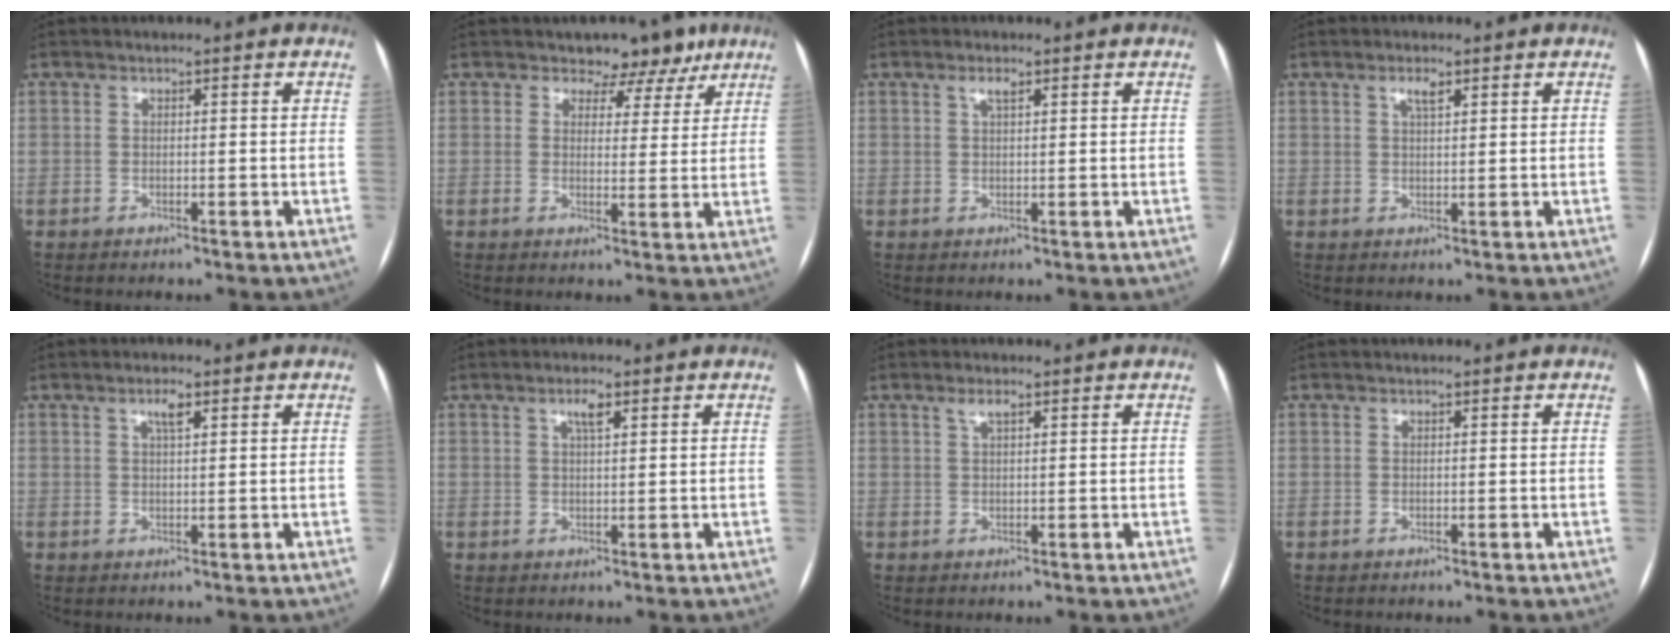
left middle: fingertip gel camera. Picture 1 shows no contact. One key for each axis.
{"total": 5.7, "fx": 4.3, "fy": 3.6, "fz": 0.9, "tx": 0.003, "ty": -0.005, "tz": 0.043}
{"total": 1.5, "fx": 0.9, "fy": 0.3, "fz": 1.2, "tx": -0.025, "ty": 0.005, "tz": 0.017}
{"total": 2.0, "fx": 1.1, "fy": 0.5, "fz": 1.6, "tx": -0.030, "ty": 0.003, "tz": 0.021}
{"total": 2.1, "fx": 1.1, "fy": 0.4, "fz": 1.8, "tx": -0.033, "ty": 0.003, "tz": 0.019}
{"total": 2.3, "fx": 1.2, "fy": 0.4, "fz": 1.9, "tx": -0.036, "ty": 0.003, "tz": 0.020}
{"total": 1.5, "fx": 0.9, "fy": 0.3, "fz": 1.1, "tx": -0.025, "ty": 0.005, "tz": 0.019}
{"total": 0.0}